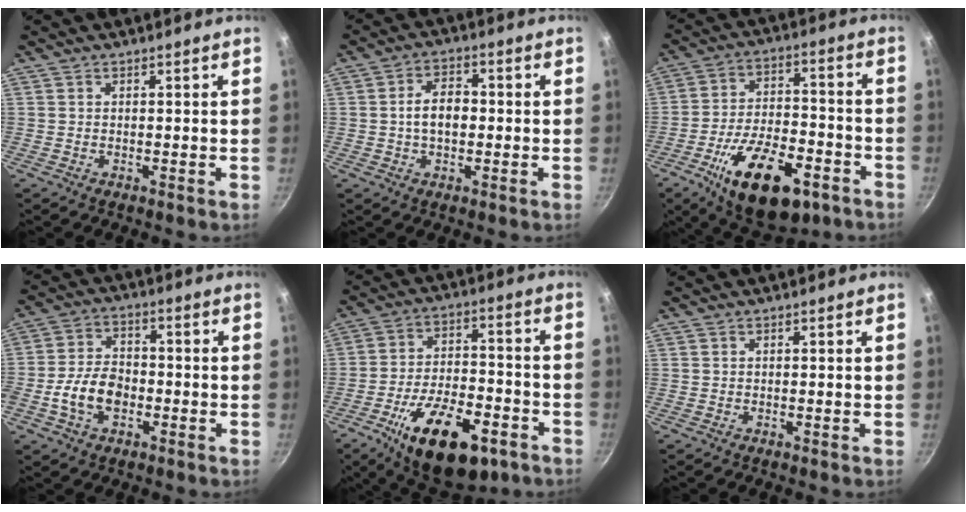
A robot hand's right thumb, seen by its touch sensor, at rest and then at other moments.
{"total": 6.4, "force": [-0.4, 4.0, 4.9], "torque": [-0.067, 0.020, -0.010]}
{"total": 20.7, "force": [-10.2, 9.9, 15.1], "torque": [-0.224, 0.041, -0.157]}
{"total": 9.3, "force": [-2.8, 6.1, 6.5], "torque": [-0.106, 0.028, -0.059]}
{"total": 20.8, "force": [-10.4, 9.8, 15.0], "torque": [-0.220, 0.041, -0.158]}
{"total": 0.0}